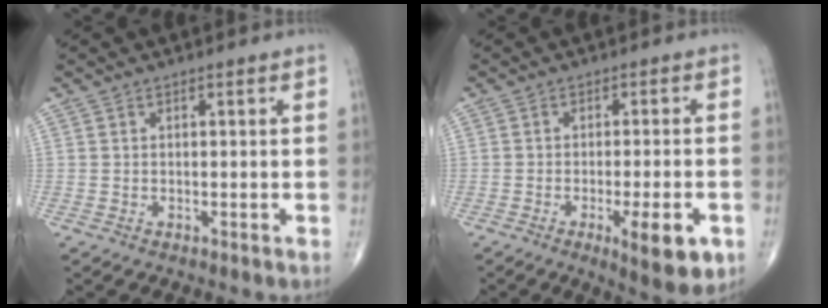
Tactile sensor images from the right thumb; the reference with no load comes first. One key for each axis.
{"total": 9.3, "fx": -3.6, "fy": 2.4, "fz": 8.2, "tx": -0.111, "ty": -0.002, "tz": -0.046}